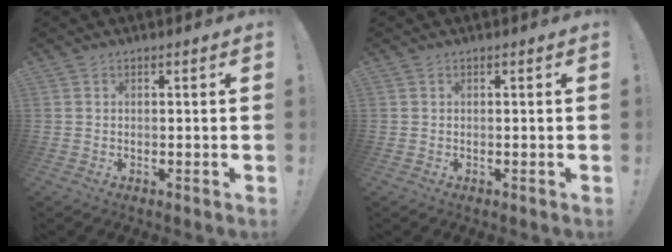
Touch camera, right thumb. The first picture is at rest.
{"total": 0.0}